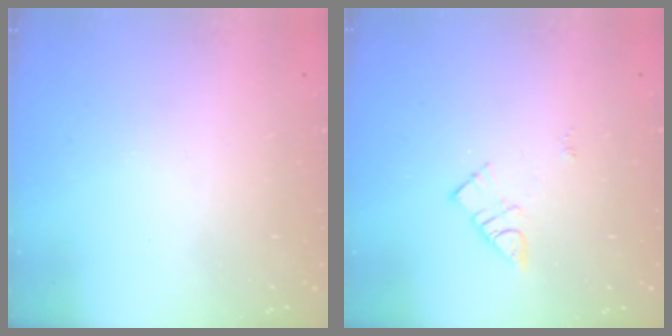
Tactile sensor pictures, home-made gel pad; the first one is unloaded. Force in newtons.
{"total": 6.6, "press": 6.6, "slide": 0.7}